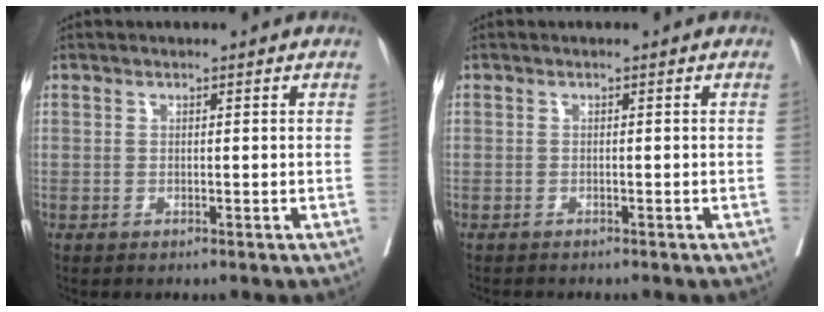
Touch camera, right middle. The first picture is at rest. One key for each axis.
{"total": 1.8, "fx": -1.7, "fy": 0.2, "fz": 0.7, "tx": -0.011, "ty": -0.002, "tz": -0.022}